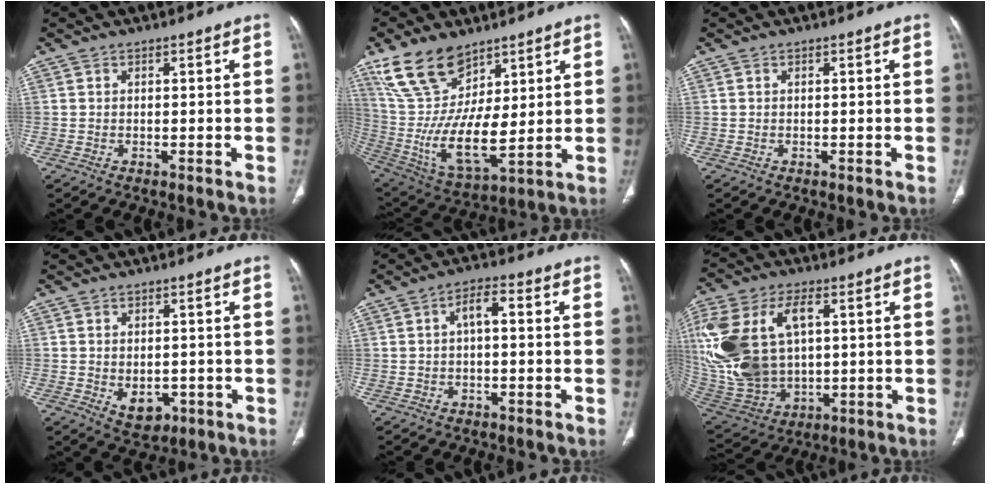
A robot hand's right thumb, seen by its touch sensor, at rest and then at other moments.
{"total": 18.1, "force": [9.9, 8.9, 12.3], "torque": [-0.220, -0.047, 0.208]}
{"total": 0.0}
{"total": 5.2, "force": [-1.2, 3.7, 3.4], "torque": [-0.034, 0.003, 0.000]}
{"total": 4.1, "force": [0.3, 1.7, 3.7], "torque": [-0.061, 0.017, 0.002]}
{"total": 26.3, "force": [4.7, 16.5, 20.0], "torque": [-0.465, 0.006, 0.107]}